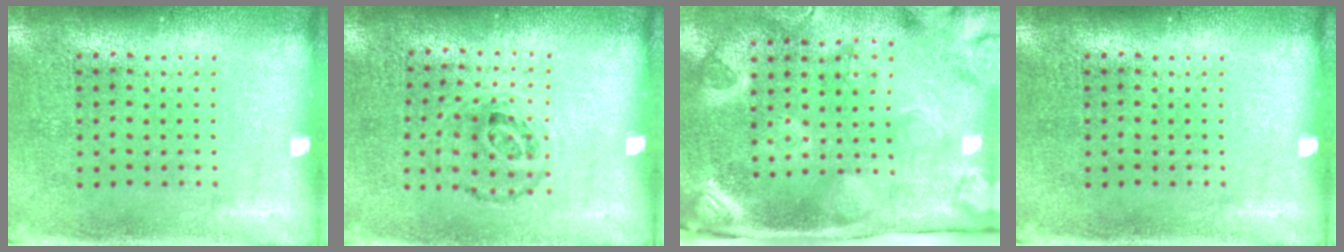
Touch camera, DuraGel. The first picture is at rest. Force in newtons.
{"total": 1.0, "press": 0.7, "slide": 0.7}
{"total": 3.8, "press": 2.9, "slide": 2.4}
{"total": 0.0}